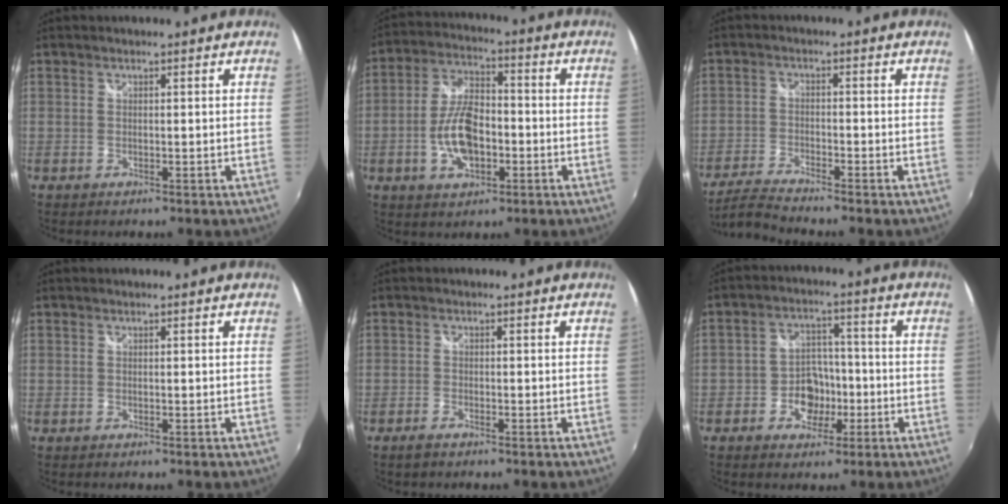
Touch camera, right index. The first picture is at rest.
{"total": 10.8, "force": [-2.9, 5.7, 8.6], "torque": [-0.175, 0.010, -0.049]}
{"total": 6.2, "force": [-5.8, 0.1, 2.3], "torque": [-0.067, -0.016, -0.114]}
{"total": 0.0}
{"total": 1.7, "force": [-1.4, 0.6, 0.8], "torque": [-0.022, -0.004, -0.030]}
{"total": 6.9, "force": [-2.8, 5.3, 3.4], "torque": [-0.069, 0.014, -0.041]}